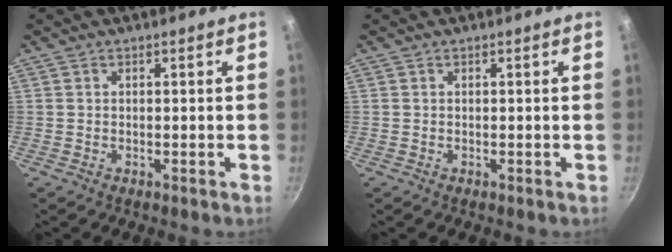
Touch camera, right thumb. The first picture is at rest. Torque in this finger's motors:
{"motor_torque": [-0.05, 0.05, 0.01, -0.01, 0.00]}